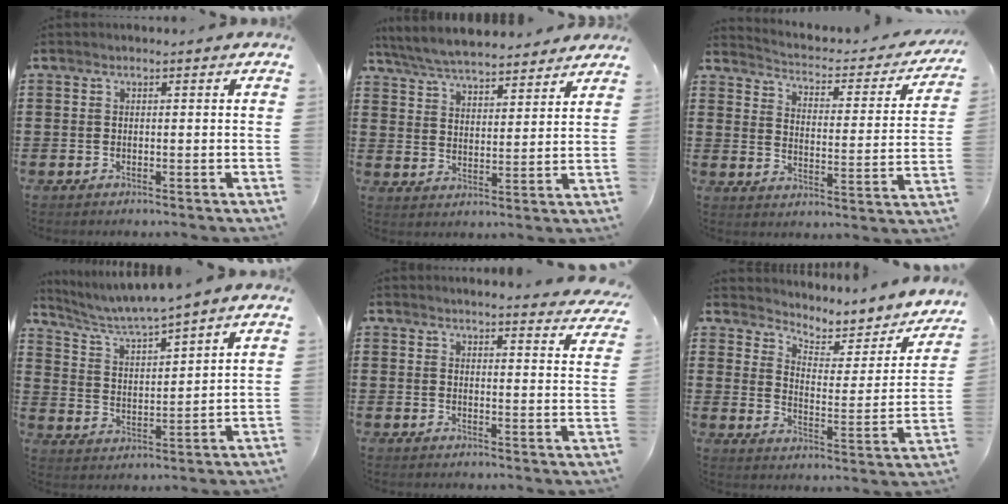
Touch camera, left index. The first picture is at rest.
{"total": 6.2, "force": [6.0, 0.7, 1.5], "torque": [-0.055, -0.026, 0.107]}
{"total": 2.1, "force": [2.0, 0.2, 0.5], "torque": [-0.029, -0.025, 0.022]}
{"total": 4.7, "force": [4.3, -0.8, 1.8], "torque": [-0.057, -0.031, 0.068]}
{"total": 3.1, "force": [3.0, -0.5, 0.4], "torque": [-0.012, -0.020, 0.052]}
{"total": 4.0, "force": [3.7, 1.0, 1.1], "torque": [-0.040, -0.037, 0.054]}